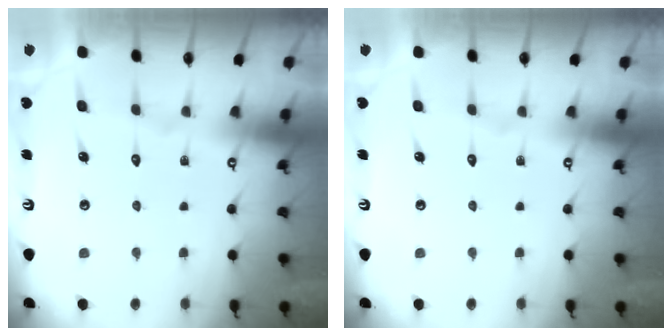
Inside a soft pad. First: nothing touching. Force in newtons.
{"total": 0.0}